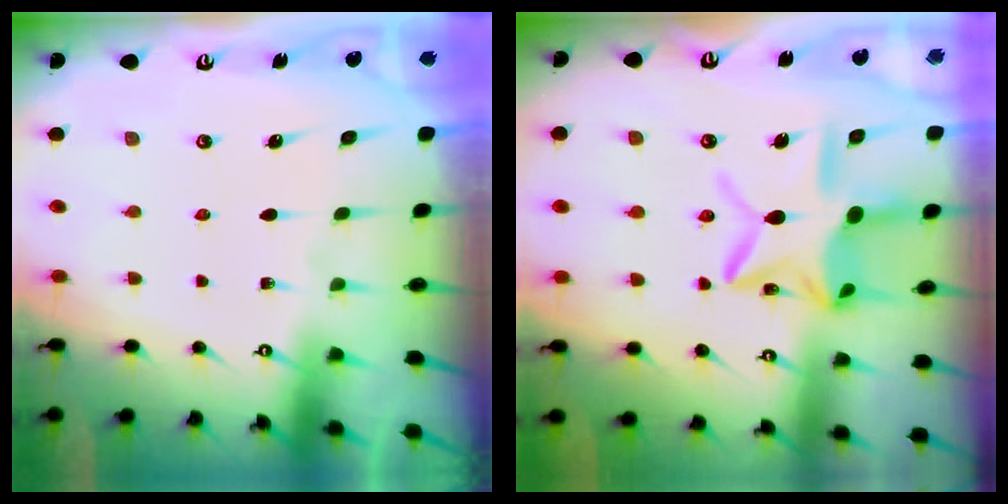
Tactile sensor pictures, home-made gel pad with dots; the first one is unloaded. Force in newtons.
{"total": 15.2, "press": 15.1, "slide": 1.1}